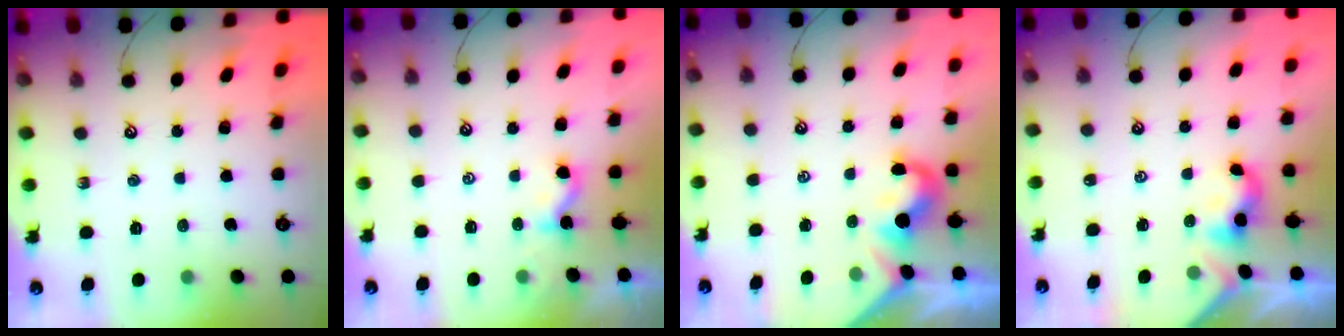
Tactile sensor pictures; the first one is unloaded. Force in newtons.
{"total": 1.6, "press": 1.6, "slide": 0.2}
{"total": 1.8, "press": 1.6, "slide": 0.8}
{"total": 2.0, "press": 2.0, "slide": 0.2}